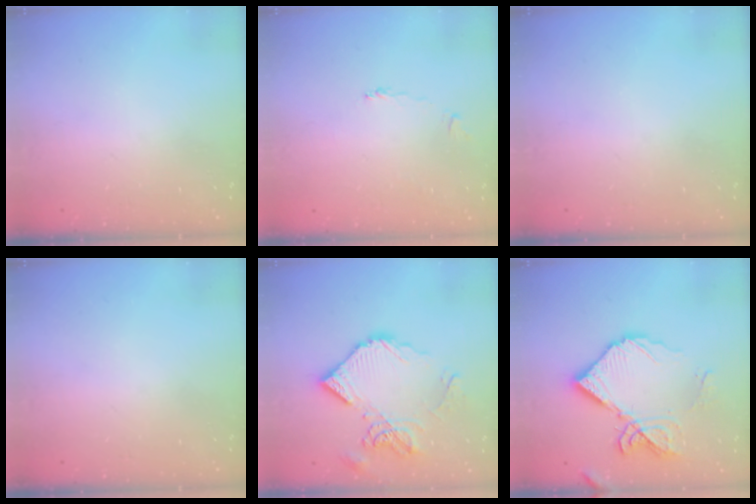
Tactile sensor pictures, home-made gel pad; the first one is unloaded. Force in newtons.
{"total": 1.9, "press": 1.9, "slide": 0.4}
{"total": 0.0}
{"total": 0.0}
{"total": 12.9, "press": 12.8, "slide": 1.6}
{"total": 14.9, "press": 14.8, "slide": 1.3}